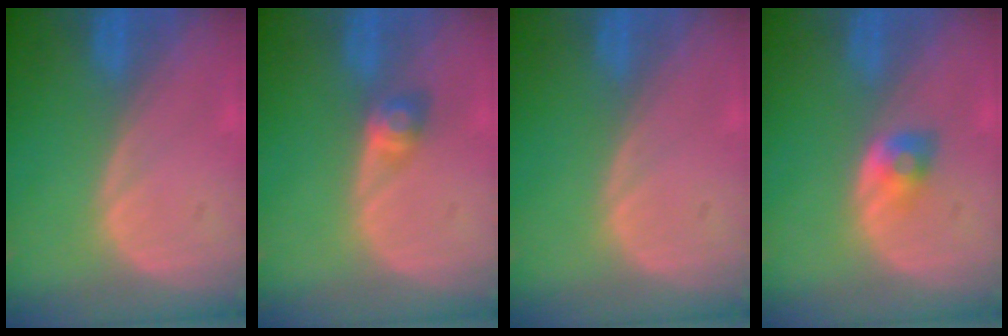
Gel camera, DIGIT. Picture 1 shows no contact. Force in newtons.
{"total": 2.7, "press": 2.5, "slide": 1.1}
{"total": 0.0}
{"total": 2.6, "press": 2.4, "slide": 1.0}